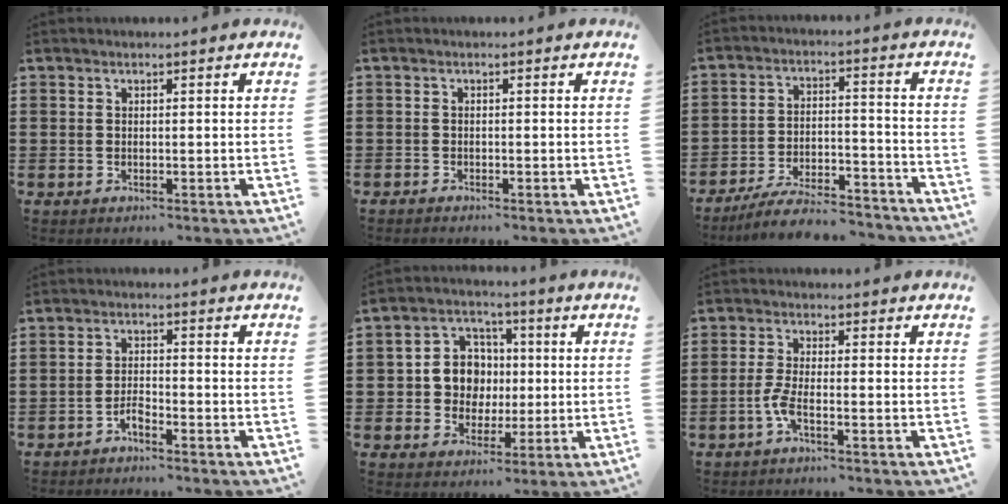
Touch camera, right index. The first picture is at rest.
{"total": 0.6, "force": [-0.6, 0.1, 0.0], "torque": [0.000, 0.001, -0.013]}
{"total": 7.6, "force": [-7.0, 0.7, 2.9], "torque": [-0.057, 0.010, -0.136]}
{"total": 2.4, "force": [-2.0, 0.5, 1.2], "torque": [-0.026, 0.006, -0.041]}
{"total": 7.0, "force": [0.1, 6.5, 2.7], "torque": [-0.069, 0.018, 0.001]}
{"total": 3.5, "force": [-1.7, 0.6, 3.0], "torque": [-0.083, -0.009, -0.039]}